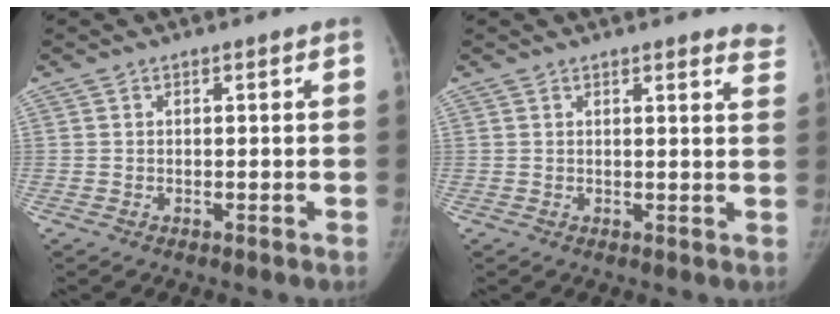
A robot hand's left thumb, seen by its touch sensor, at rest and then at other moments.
{"total": 5.4, "force": [5.1, 1.1, 1.5], "torque": [0.005, -0.027, 0.032]}